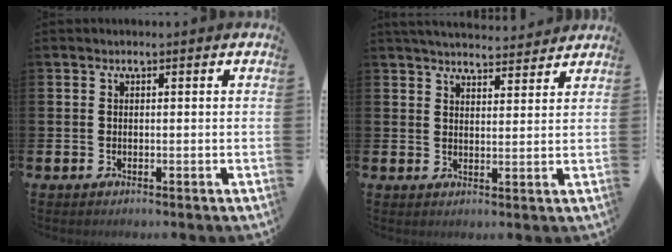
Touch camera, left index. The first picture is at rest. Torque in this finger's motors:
{"motor_torque": [0.95, -1.19, 0.34, 0.02]}